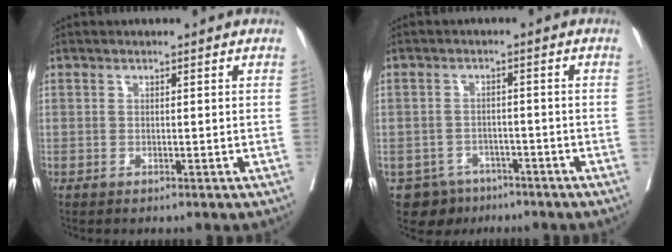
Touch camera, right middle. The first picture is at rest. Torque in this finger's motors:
{"motor_torque": [0.36, -0.39, -0.02, -0.02]}